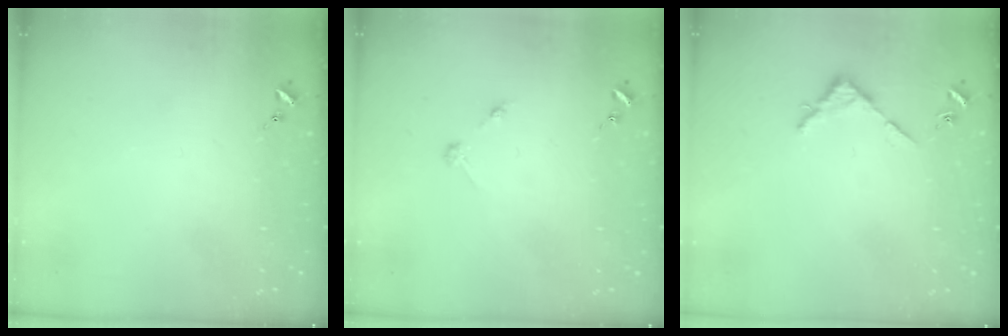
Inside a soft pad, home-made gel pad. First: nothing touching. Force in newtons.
{"total": 2.7, "press": 2.7, "slide": 0.3}
{"total": 3.1, "press": 3.1, "slide": 0.3}